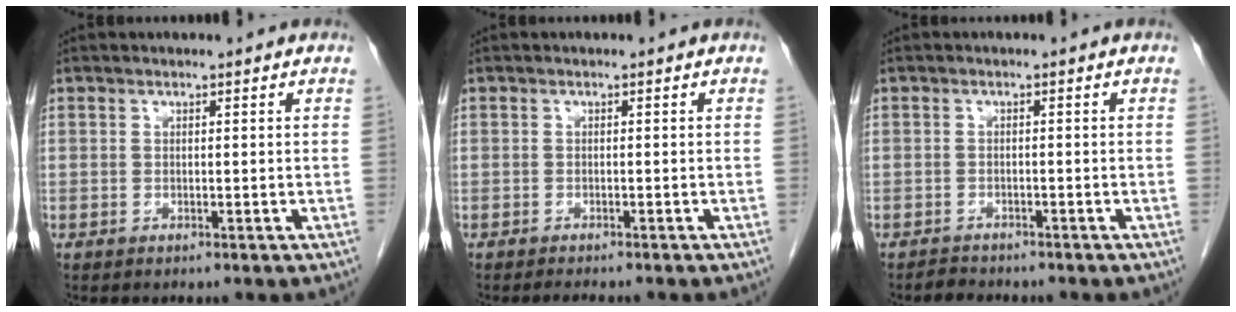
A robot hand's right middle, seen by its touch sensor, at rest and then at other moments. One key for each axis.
{"total": 2.7, "fx": -2.4, "fy": 0.3, "fz": 1.2, "tx": -0.018, "ty": -0.004, "tz": -0.027}
{"total": 1.9, "fx": -1.8, "fy": 0.7, "fz": 0.1, "tx": -0.010, "ty": -0.004, "tz": -0.028}